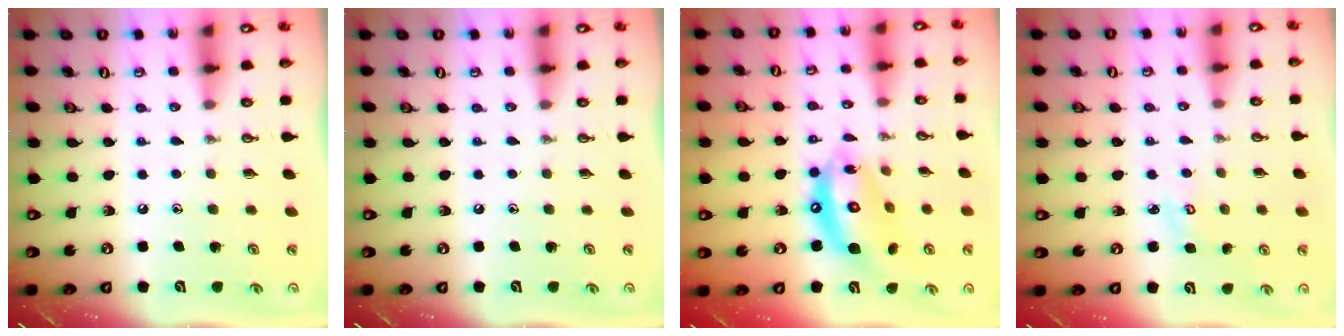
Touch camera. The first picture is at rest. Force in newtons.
{"total": 0.0}
{"total": 14.2, "press": 14.1, "slide": 1.5}
{"total": 2.3, "press": 2.3, "slide": 0.2}